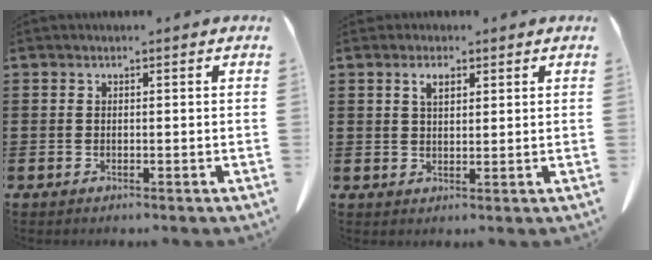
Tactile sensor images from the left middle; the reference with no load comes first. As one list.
[{"total": 2.6, "force": [1.6, 1.1, 1.8], "torque": [-0.031, 0.001, 0.027]}]